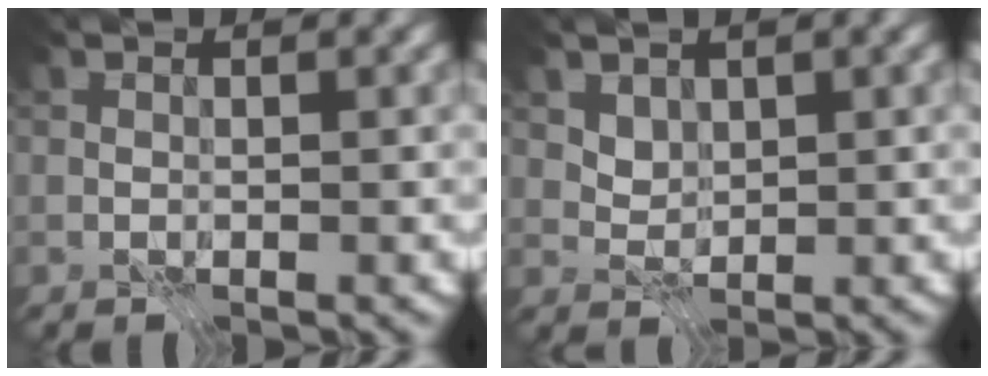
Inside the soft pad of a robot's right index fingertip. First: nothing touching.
{"total": 2.0, "force": [1.2, 1.4, 0.7], "torque": [-0.021, -0.014, 0.038]}